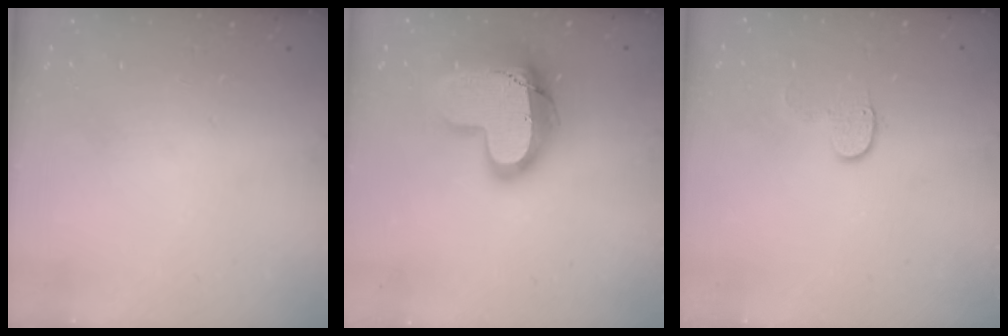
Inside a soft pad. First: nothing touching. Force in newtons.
{"total": 23.1, "press": 23.0, "slide": 1.7}
{"total": 6.0, "press": 6.0, "slide": 0.6}